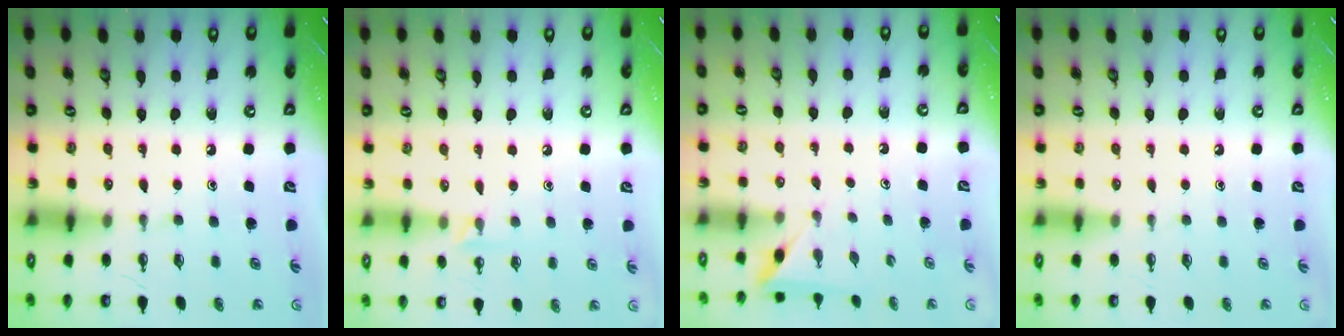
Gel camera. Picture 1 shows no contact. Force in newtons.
{"total": 4.2, "press": 4.2, "slide": 0.6}
{"total": 2.2, "press": 2.2, "slide": 0.2}
{"total": 0.0}